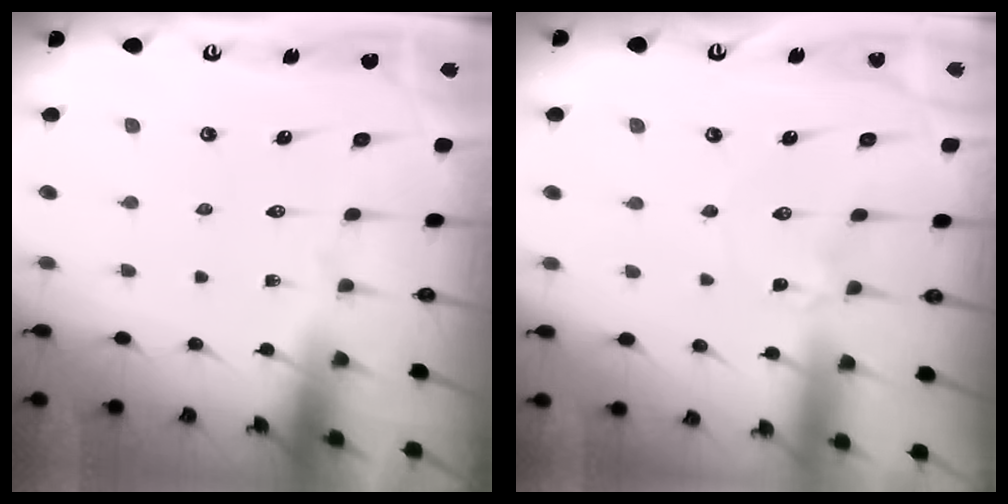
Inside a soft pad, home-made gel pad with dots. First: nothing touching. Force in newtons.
{"total": 1.0, "press": 1.0, "slide": 0.2}